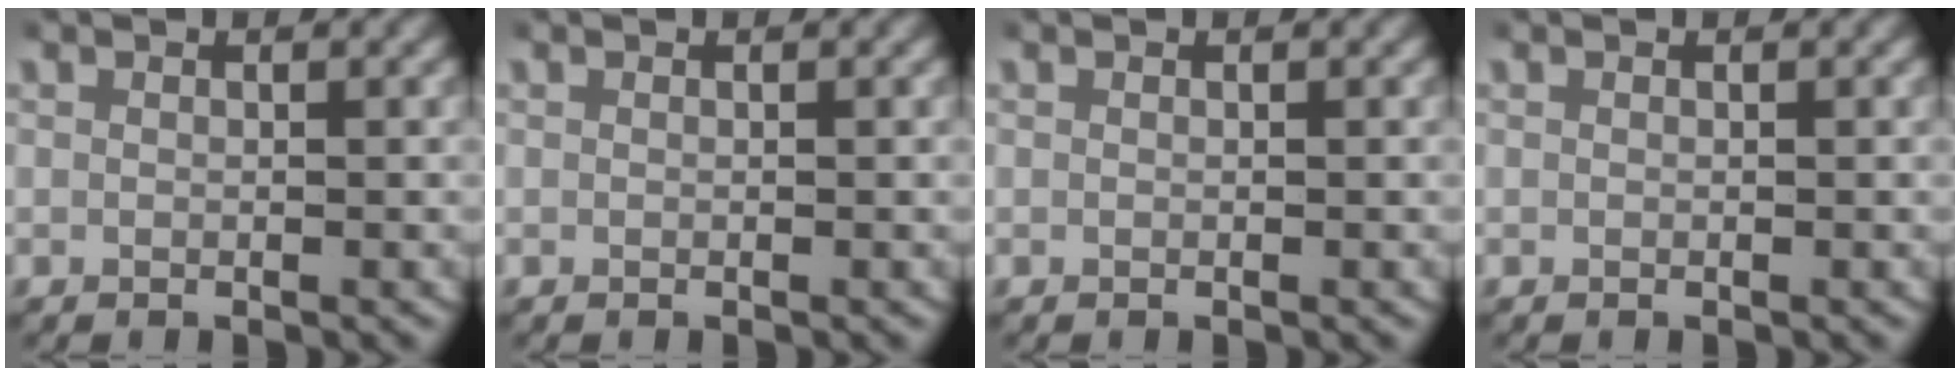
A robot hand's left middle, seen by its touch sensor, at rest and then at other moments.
{"total": 0.0}
{"total": 0.0}
{"total": 0.0}